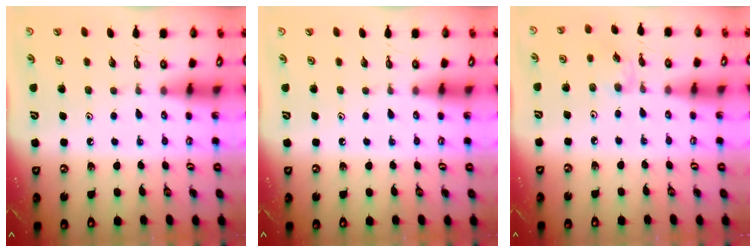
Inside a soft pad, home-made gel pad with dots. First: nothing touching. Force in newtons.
{"total": 0.0}
{"total": 2.5, "press": 2.5, "slide": 0.3}